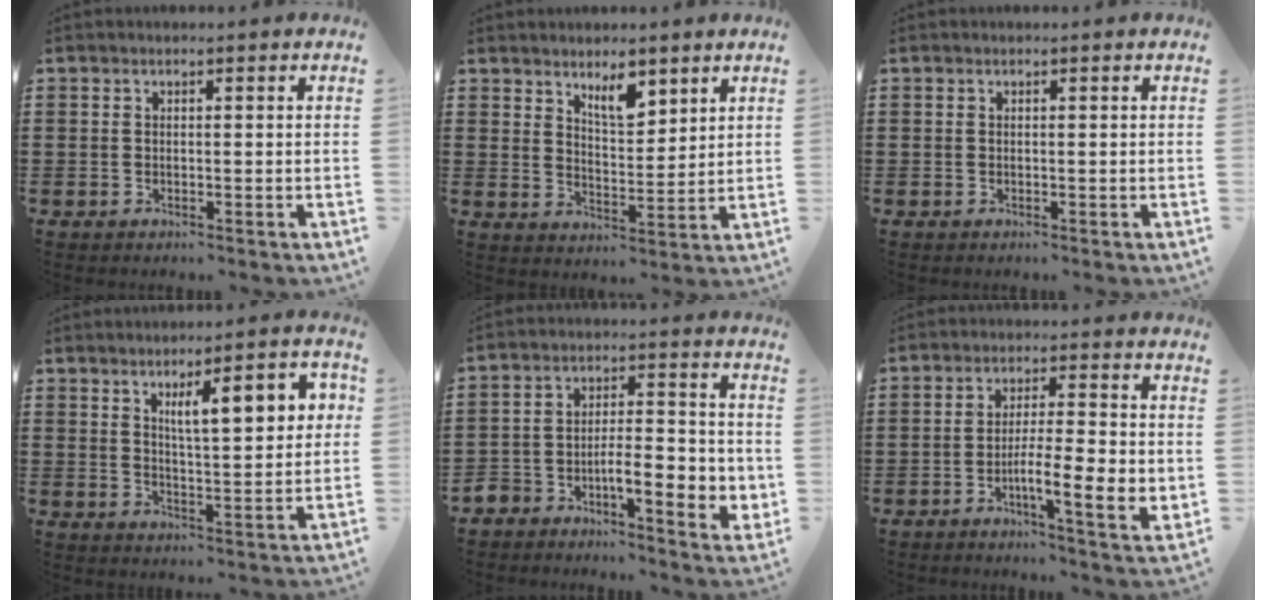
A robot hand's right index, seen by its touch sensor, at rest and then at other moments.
{"total": 5.1, "force": [3.8, 1.9, 2.7], "torque": [-0.047, -0.010, 0.066]}
{"total": 0.0}
{"total": 8.3, "force": [3.2, 2.3, 7.3], "torque": [-0.112, -0.001, 0.046]}
{"total": 6.9, "force": [-3.6, 2.6, 5.3], "torque": [-0.096, -0.003, -0.067]}
{"total": 8.2, "force": [-2.2, 1.4, 7.8], "torque": [-0.122, -0.005, -0.037]}